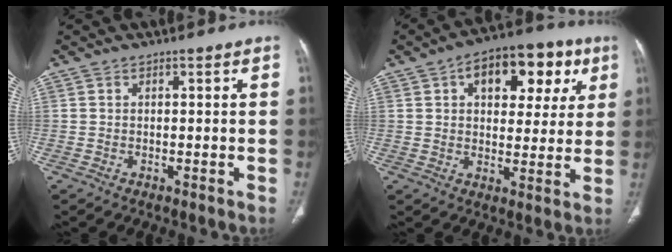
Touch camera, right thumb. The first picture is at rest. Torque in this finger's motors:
{"motor_torque": [0.82, 4.17, 1.19, -0.03, 0.11]}